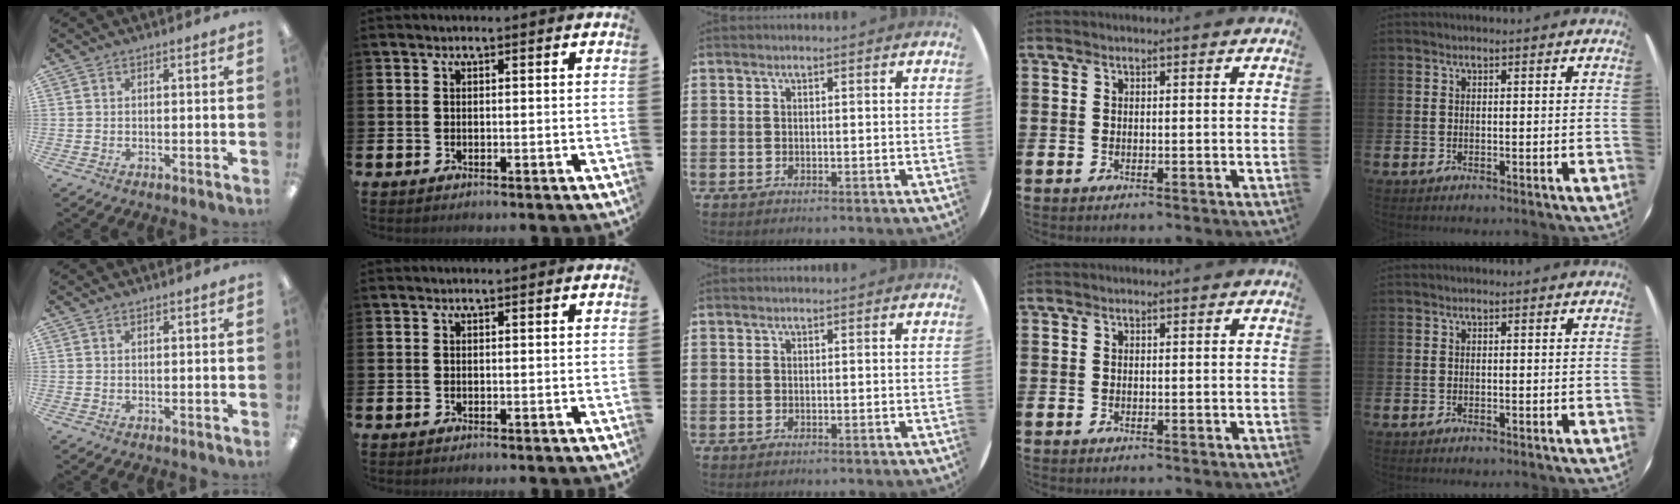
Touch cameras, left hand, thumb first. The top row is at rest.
{"thumb": {"total": 0.6, "force": [0.5, 0.3, 0.3], "torque": [-0.007, 0.002, 0.008]}}